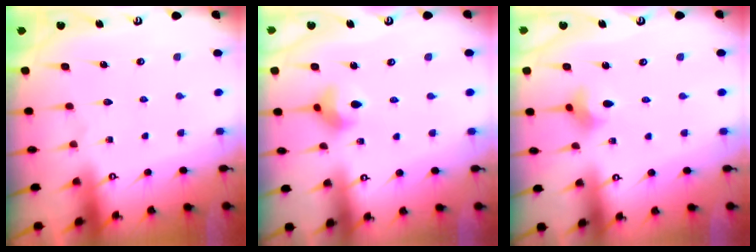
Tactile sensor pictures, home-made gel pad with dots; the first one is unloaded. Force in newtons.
{"total": 6.2, "press": 6.2, "slide": 0.5}
{"total": 2.7, "press": 2.6, "slide": 0.5}